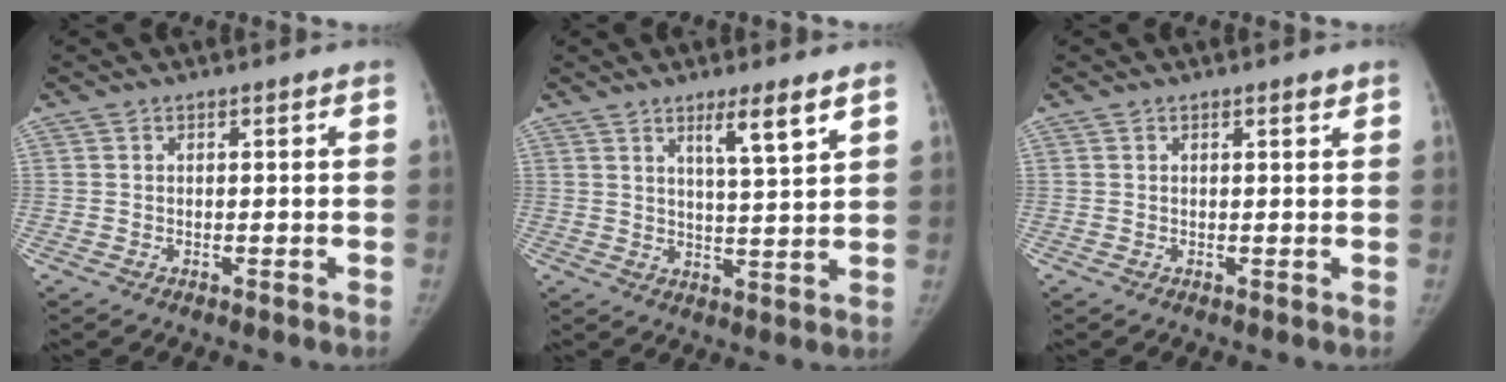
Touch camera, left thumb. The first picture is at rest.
{"total": 6.5, "force": [4.0, 0.5, 5.1], "torque": [-0.083, -0.032, 0.069]}
{"total": 0.9, "force": [0.7, 0.2, 0.6], "torque": [-0.008, -0.004, 0.010]}